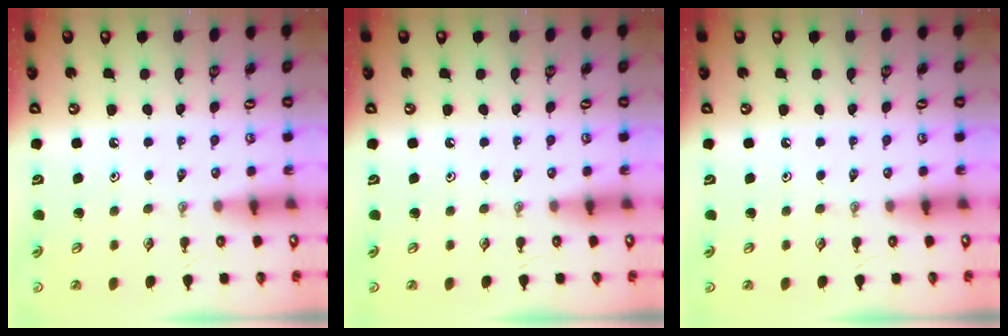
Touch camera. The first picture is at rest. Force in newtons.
{"total": 0.0}
{"total": 0.0}